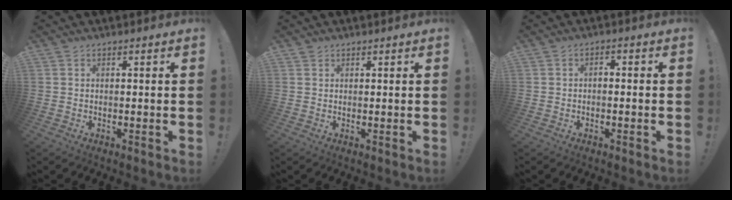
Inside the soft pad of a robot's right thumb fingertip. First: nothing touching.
{"total": 0.6, "force": [0.5, 0.4, 0.0], "torque": [0.000, -0.001, 0.010]}
{"total": 1.5, "force": [-1.0, 0.3, 1.1], "torque": [-0.016, 0.003, -0.017]}